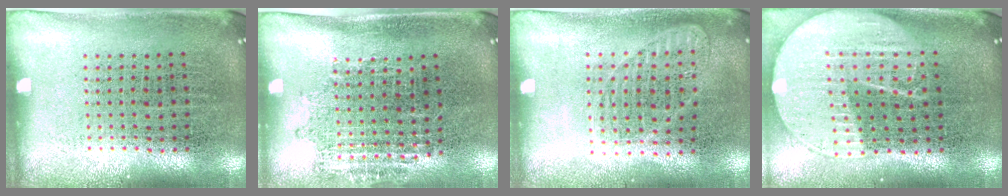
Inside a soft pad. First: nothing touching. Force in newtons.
{"total": 1.1, "press": 0.9, "slide": 0.6}
{"total": 1.2, "press": 1.1, "slide": 0.3}
{"total": 2.2, "press": 1.9, "slide": 1.2}